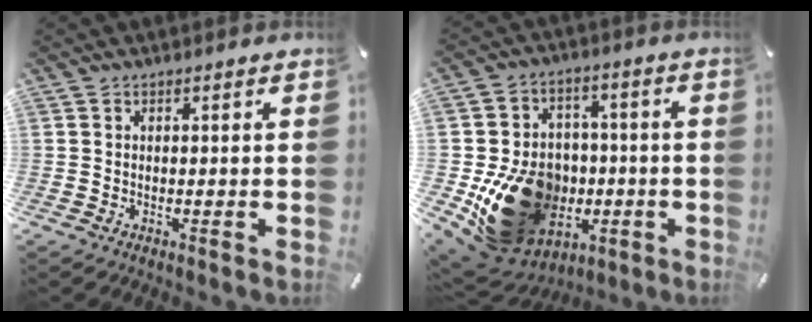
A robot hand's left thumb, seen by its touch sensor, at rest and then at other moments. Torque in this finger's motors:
{"motor_torque": [0.87, 1.46, 1.49, 0.34, 0.33]}